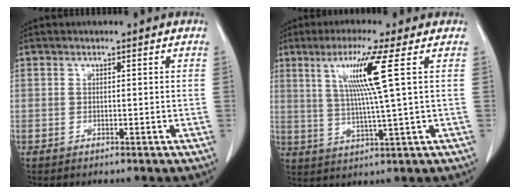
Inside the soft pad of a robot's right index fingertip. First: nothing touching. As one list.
[{"total": 8.9, "force": [3.0, -1.8, 8.2], "torque": [-0.153, 0.000, 0.061]}]